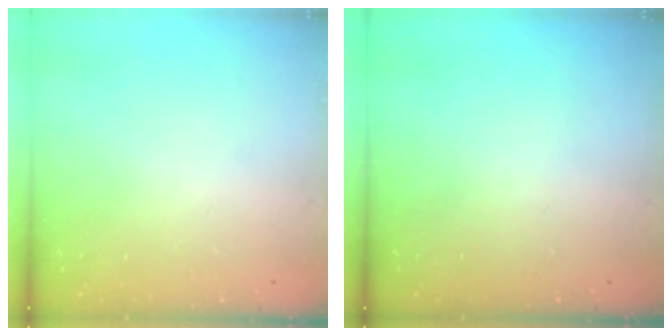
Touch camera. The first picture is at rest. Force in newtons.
{"total": 0.0}